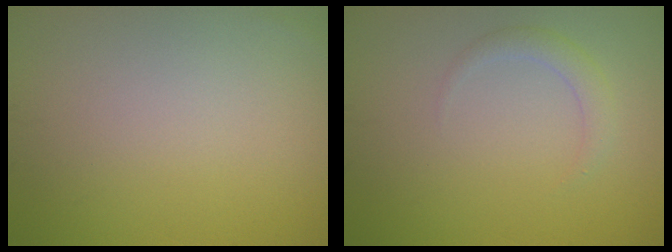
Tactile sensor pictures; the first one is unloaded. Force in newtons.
{"total": 1.6, "press": 1.6, "slide": 0.1}